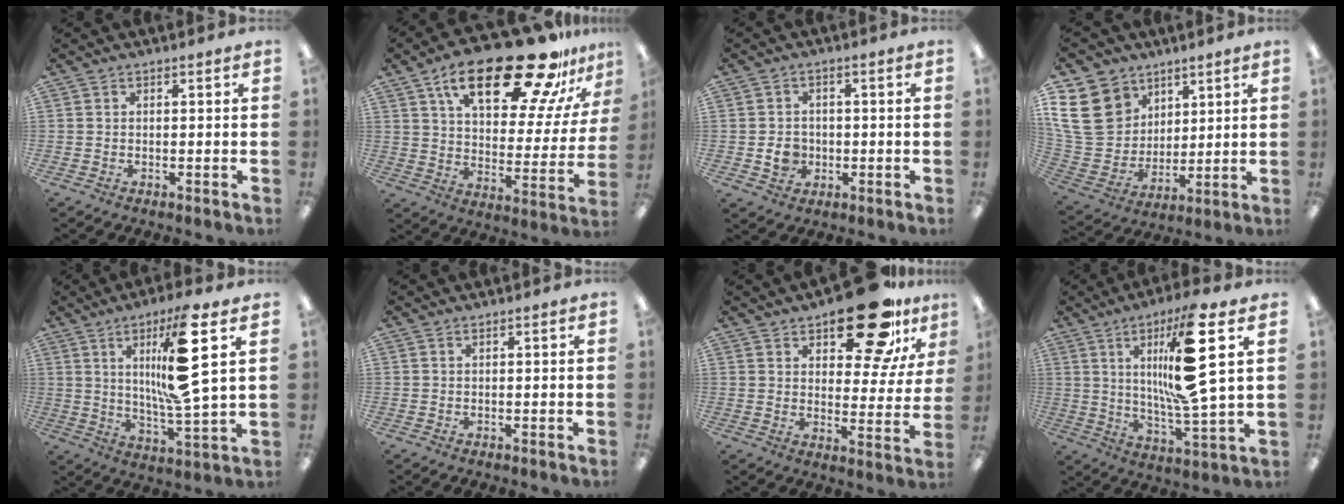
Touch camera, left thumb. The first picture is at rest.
{"total": 26.4, "force": [17.7, 9.4, 17.2], "torque": [-0.255, -0.110, 0.289]}
{"total": 5.4, "force": [-0.8, 4.9, 2.2], "torque": [-0.032, 0.004, -0.015]}
{"total": 18.2, "force": [7.9, 14.5, 7.6], "torque": [-0.175, -0.029, 0.159]}
{"total": 18.2, "force": [6.3, 3.7, 16.7], "torque": [-0.295, -0.013, 0.084]}
{"total": 0.0}
{"total": 20.3, "force": [13.9, 8.5, 12.2], "torque": [-0.168, -0.078, 0.228]}
{"total": 19.9, "force": [6.4, 4.4, 18.3], "torque": [-0.320, -0.017, 0.081]}